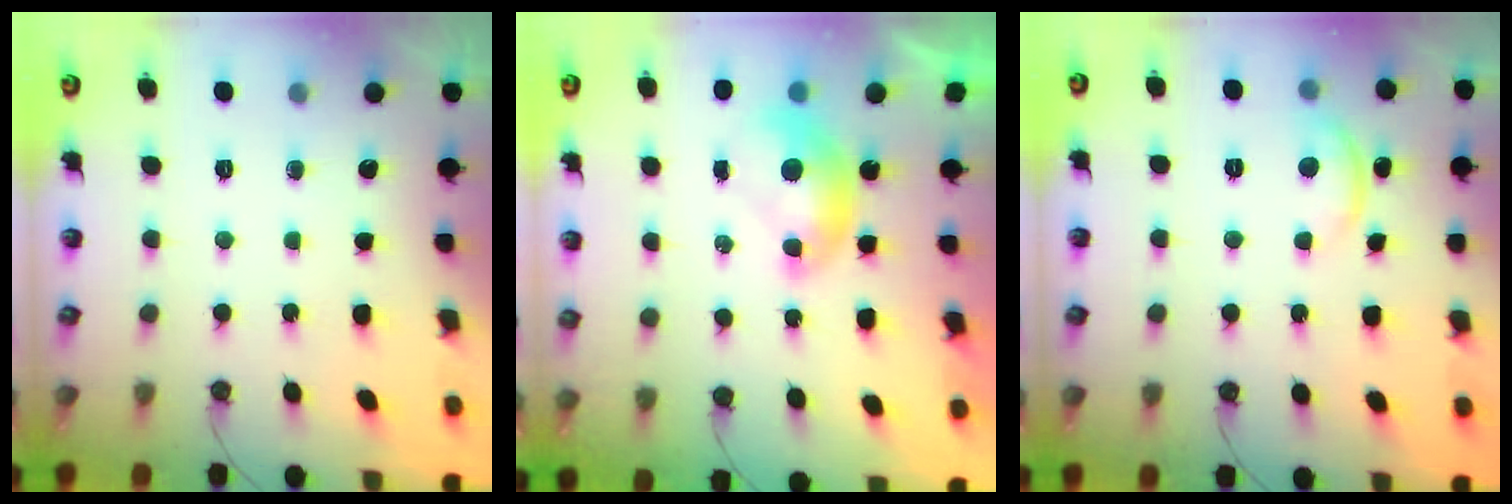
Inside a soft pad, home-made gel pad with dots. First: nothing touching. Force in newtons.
{"total": 0.0}
{"total": 2.4, "press": 2.4, "slide": 0.4}